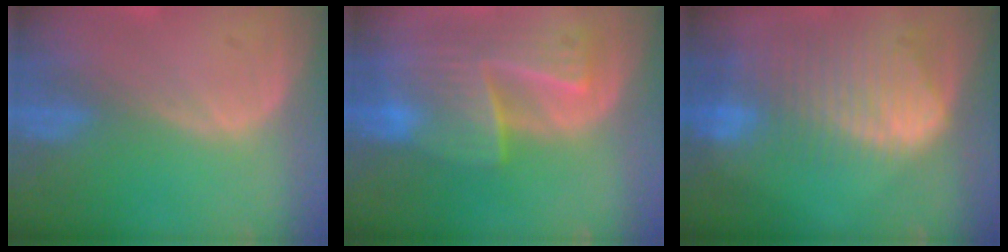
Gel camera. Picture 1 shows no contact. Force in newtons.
{"total": 9.5, "press": 8.4, "slide": 4.5}
{"total": 10.6, "press": 9.1, "slide": 5.4}